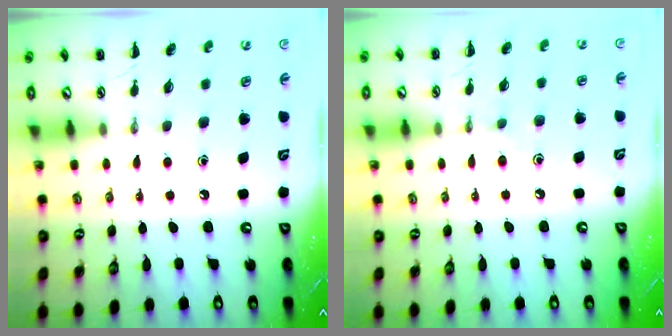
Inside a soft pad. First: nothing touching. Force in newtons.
{"total": 2.7, "press": 2.5, "slide": 0.9}